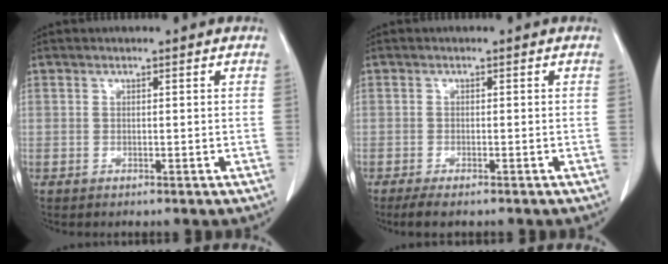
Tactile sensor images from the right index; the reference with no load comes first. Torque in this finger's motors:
{"motor_torque": [-0.10, -0.04, 0.10, 0.03]}